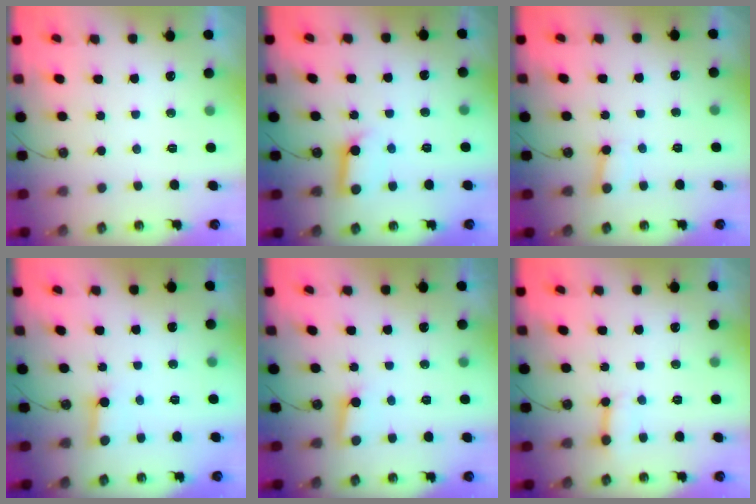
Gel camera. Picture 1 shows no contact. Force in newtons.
{"total": 9.0, "press": 8.9, "slide": 1.1}
{"total": 2.0, "press": 2.0, "slide": 0.2}
{"total": 3.0, "press": 3.0, "slide": 0.4}
{"total": 3.0, "press": 2.9, "slide": 0.3}
{"total": 6.2, "press": 6.2, "slide": 0.5}